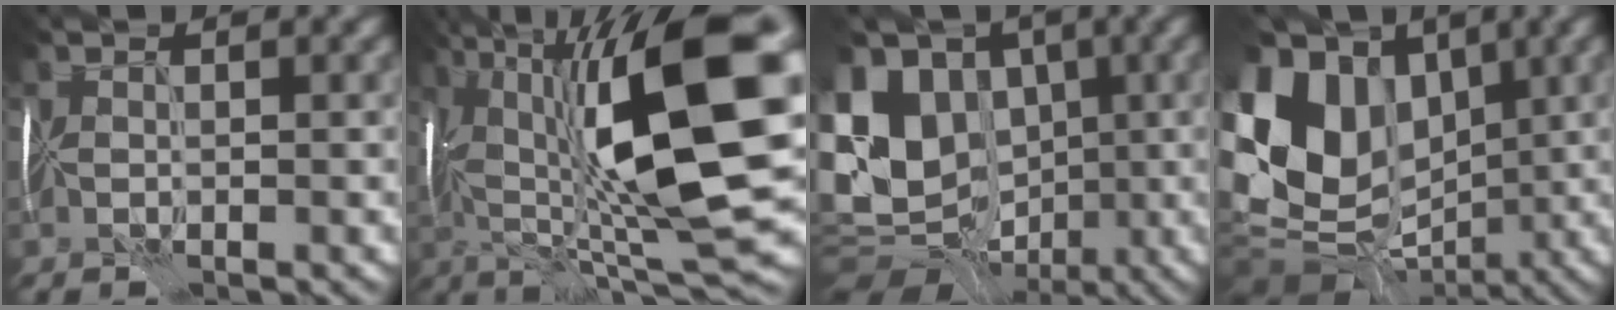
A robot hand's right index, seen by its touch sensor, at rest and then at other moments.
{"total": 17.5, "force": [1.9, 5.5, 16.5], "torque": [-0.275, 0.027, 0.032]}
{"total": 15.6, "force": [-0.9, 12.4, 9.4], "torque": [-0.205, -0.001, -0.013]}
{"total": 15.1, "force": [-0.6, 11.9, 9.3], "torque": [-0.198, 0.007, -0.003]}